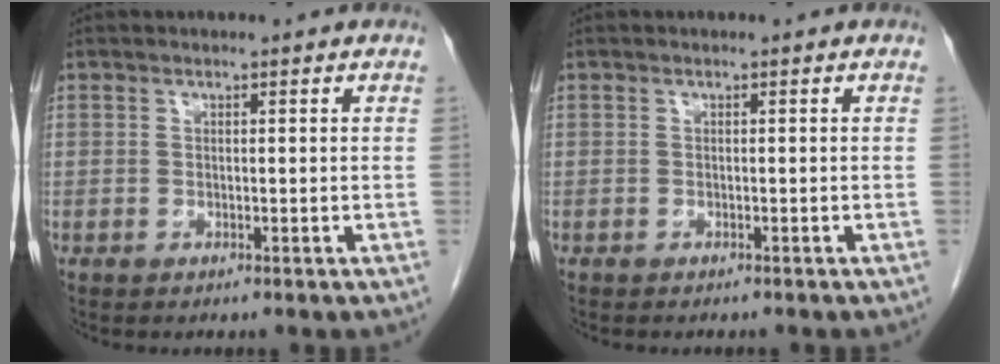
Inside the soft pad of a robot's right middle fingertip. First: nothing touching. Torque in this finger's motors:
{"motor_torque": [0.01, 0.01, -0.01, 0.00]}